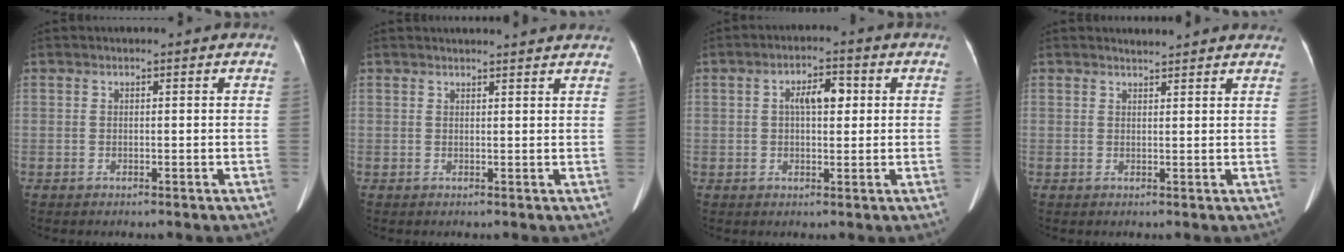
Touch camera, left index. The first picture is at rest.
{"total": 7.8, "force": [7.5, 0.3, 2.1], "torque": [-0.020, 0.022, 0.073]}
{"total": 4.7, "force": [1.0, 1.8, 4.2], "torque": [-0.077, 0.015, 0.017]}
{"total": 4.9, "force": [4.7, 0.7, 1.1], "torque": [-0.014, 0.015, 0.046]}